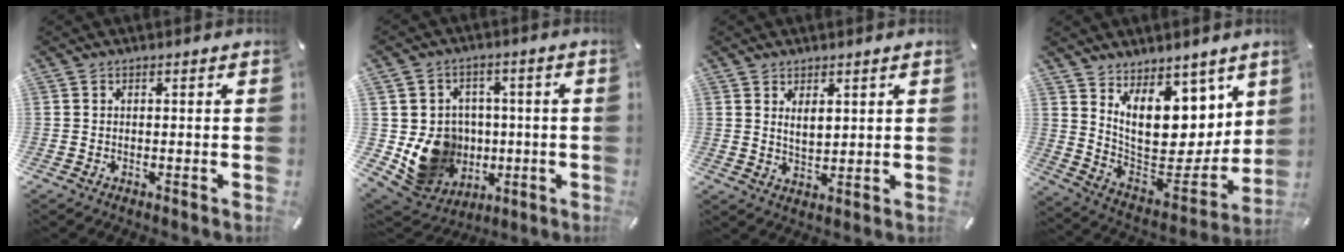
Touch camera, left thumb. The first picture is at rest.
{"total": 12.7, "force": [-1.6, 12.0, 4.0], "torque": [-0.078, 0.004, -0.011]}
{"total": 3.5, "force": [2.0, 1.8, 2.3], "torque": [-0.034, -0.008, 0.032]}
{"total": 15.7, "force": [7.8, 10.2, 9.0], "torque": [-0.139, -0.091, 0.151]}